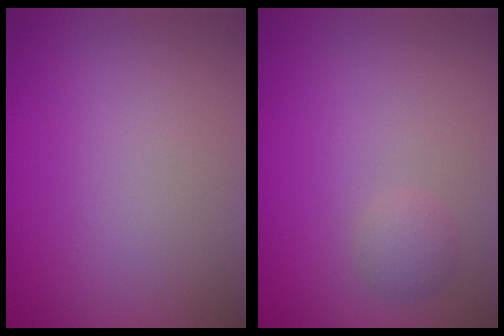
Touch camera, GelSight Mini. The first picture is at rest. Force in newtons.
{"total": 1.3, "press": 1.3, "slide": 0.1}